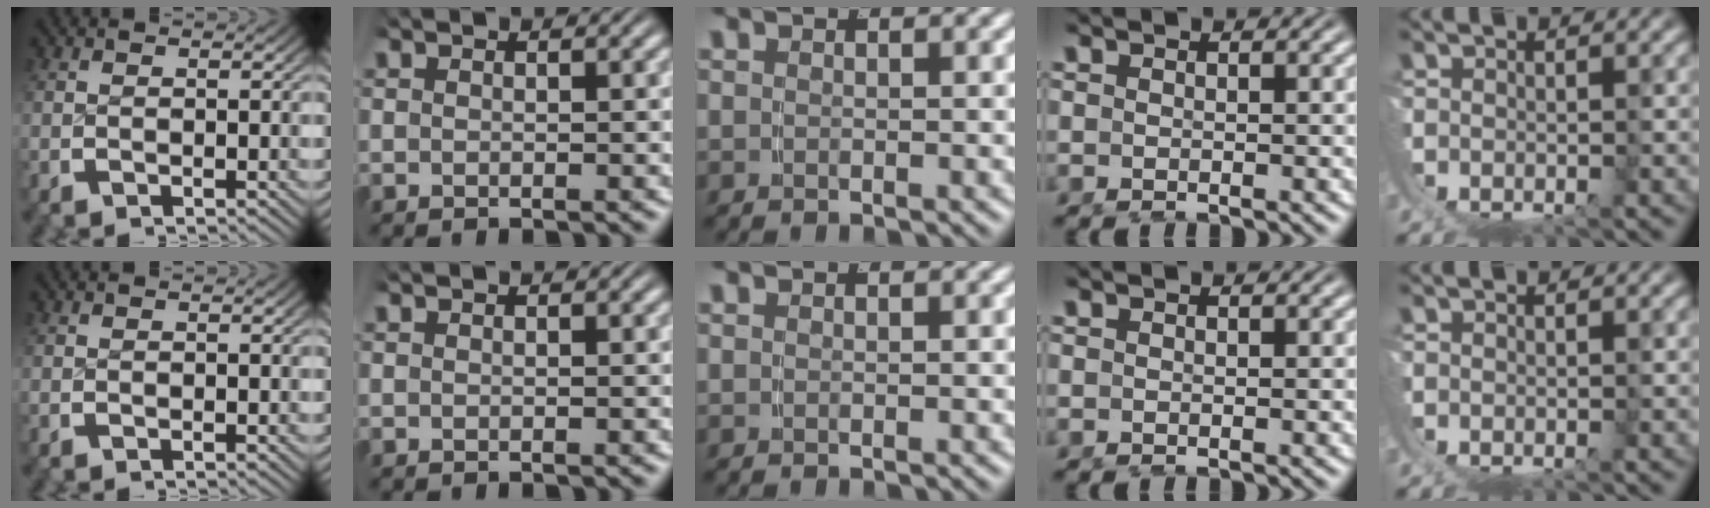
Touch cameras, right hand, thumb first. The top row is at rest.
{}